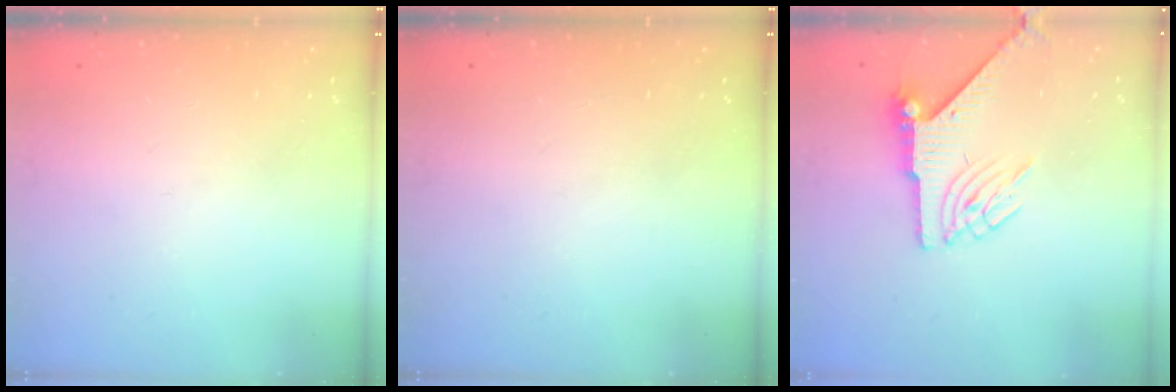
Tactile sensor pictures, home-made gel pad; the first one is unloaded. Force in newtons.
{"total": 0.0}
{"total": 6.5, "press": 6.4, "slide": 1.0}